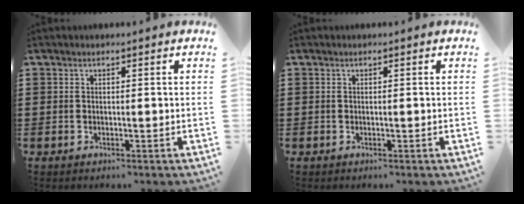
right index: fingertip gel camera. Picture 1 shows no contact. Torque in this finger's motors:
{"motor_torque": [0.00, 0.00, 0.00, 0.00]}